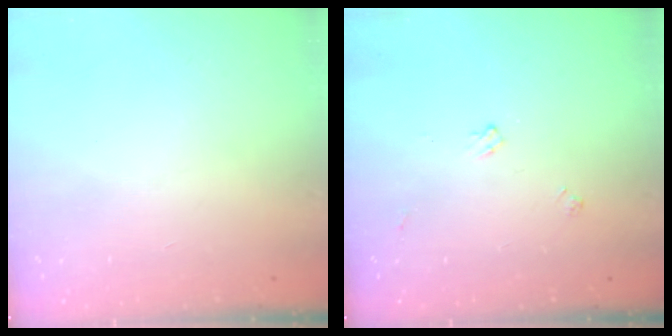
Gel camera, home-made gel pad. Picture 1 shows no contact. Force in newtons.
{"total": 4.3, "press": 4.2, "slide": 0.7}